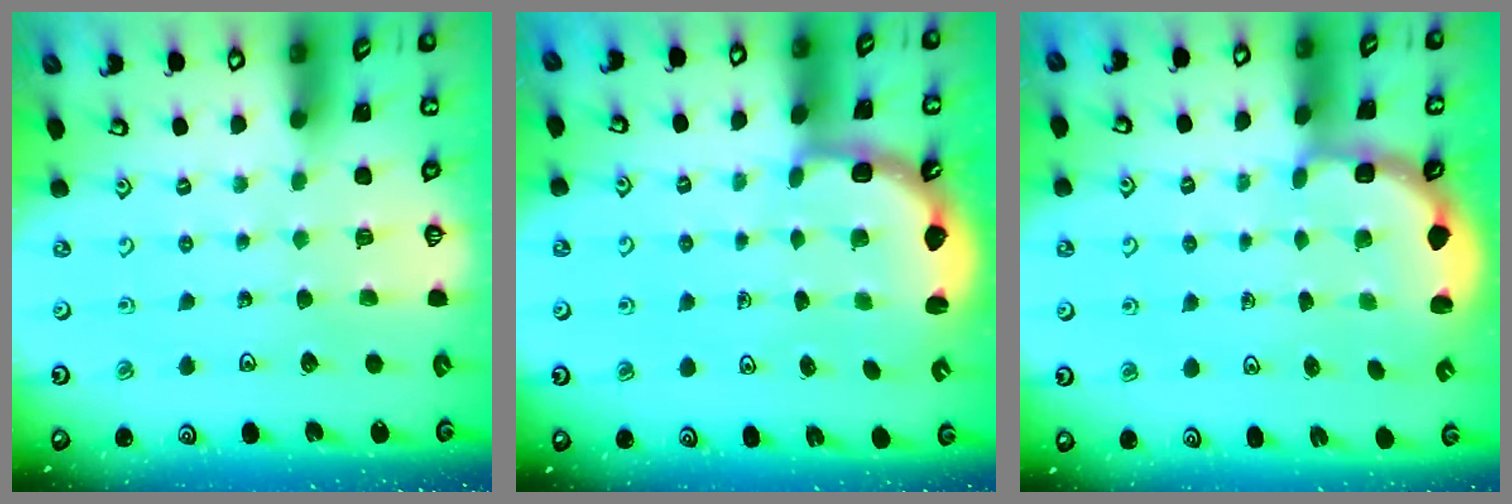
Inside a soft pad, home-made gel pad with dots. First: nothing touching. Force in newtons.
{"total": 3.2, "press": 2.4, "slide": 2.2}
{"total": 2.7, "press": 2.3, "slide": 1.4}